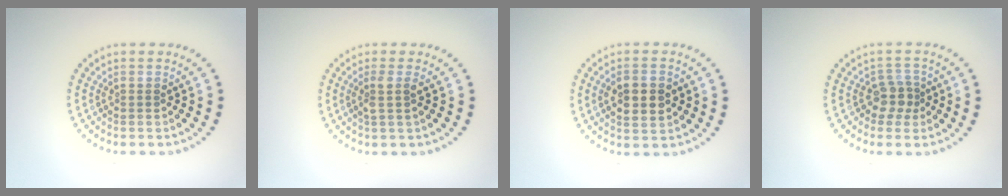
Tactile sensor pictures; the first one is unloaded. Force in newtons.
{"total": 1.6, "press": 1.3, "slide": 0.9}
{"total": 4.5, "press": 4.5, "slide": 0.1}
{"total": 2.2, "press": 1.7, "slide": 1.3}